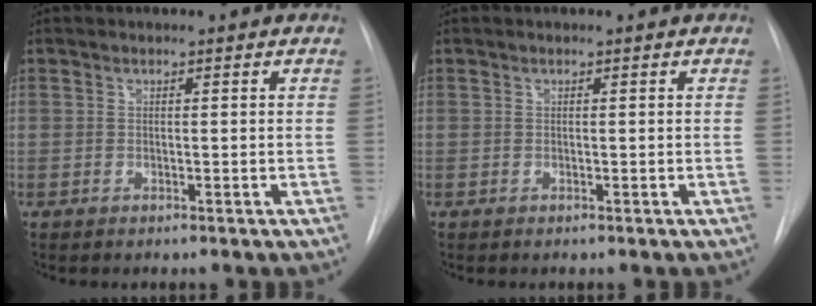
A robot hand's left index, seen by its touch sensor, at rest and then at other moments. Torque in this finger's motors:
{"motor_torque": [0.00, 0.00, 0.00, 0.00]}